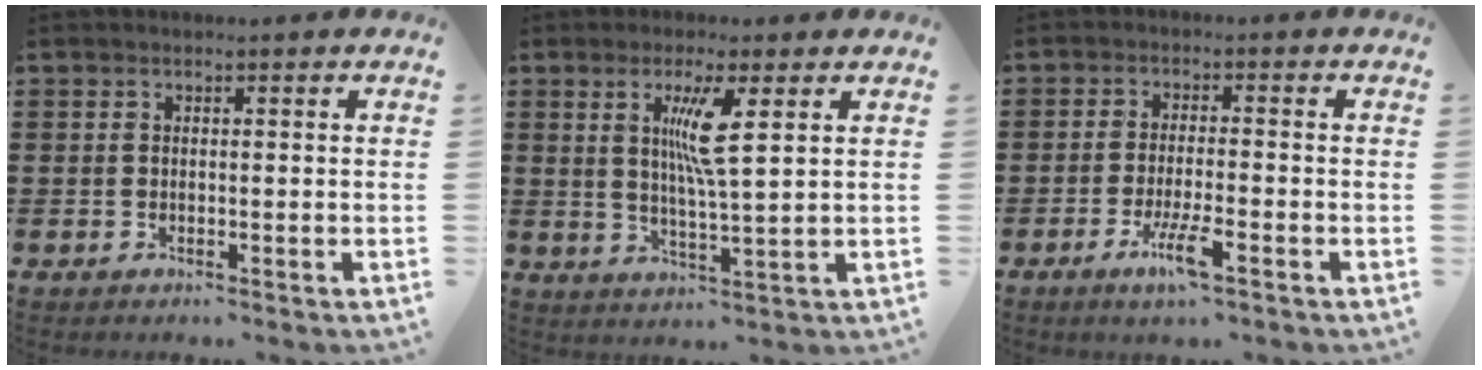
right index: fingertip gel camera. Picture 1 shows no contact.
{"total": 6.3, "force": [2.3, 0.6, 5.8], "torque": [-0.113, -0.004, 0.033]}
{"total": 5.2, "force": [-2.8, 0.6, 4.4], "torque": [-0.097, -0.017, -0.054]}